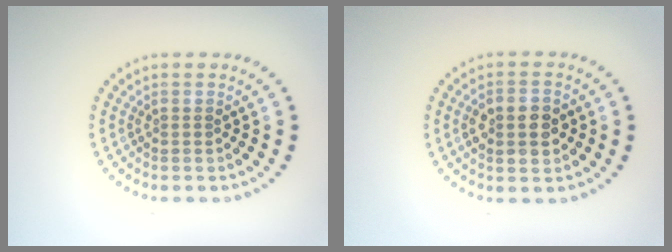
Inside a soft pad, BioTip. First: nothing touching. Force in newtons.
{"total": 3.6, "press": 3.6, "slide": 0.2}